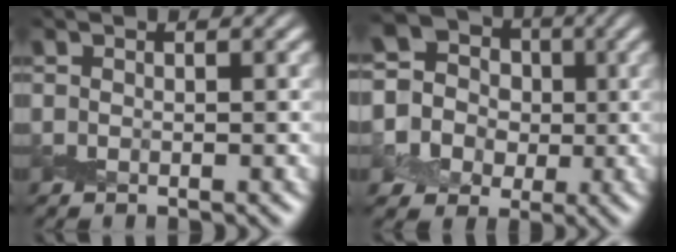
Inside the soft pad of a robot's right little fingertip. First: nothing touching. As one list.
[{"total": 9.1, "force": [-0.8, 8.6, 2.8], "torque": [-0.084, 0.025, -0.049]}]